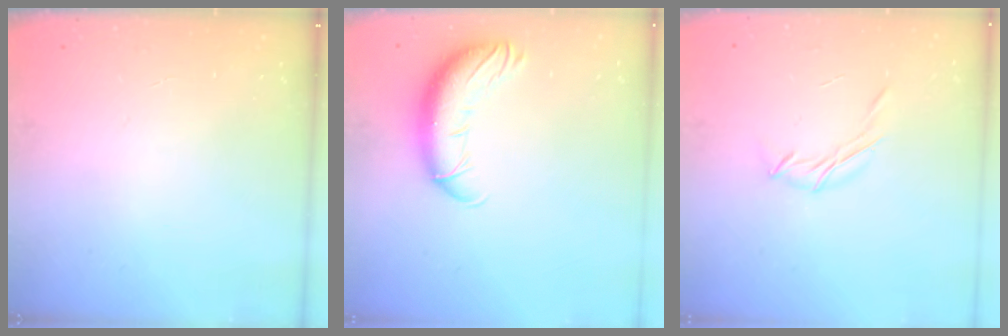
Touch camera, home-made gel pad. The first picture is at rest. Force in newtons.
{"total": 12.5, "press": 12.0, "slide": 3.5}
{"total": 7.3, "press": 7.2, "slide": 1.1}